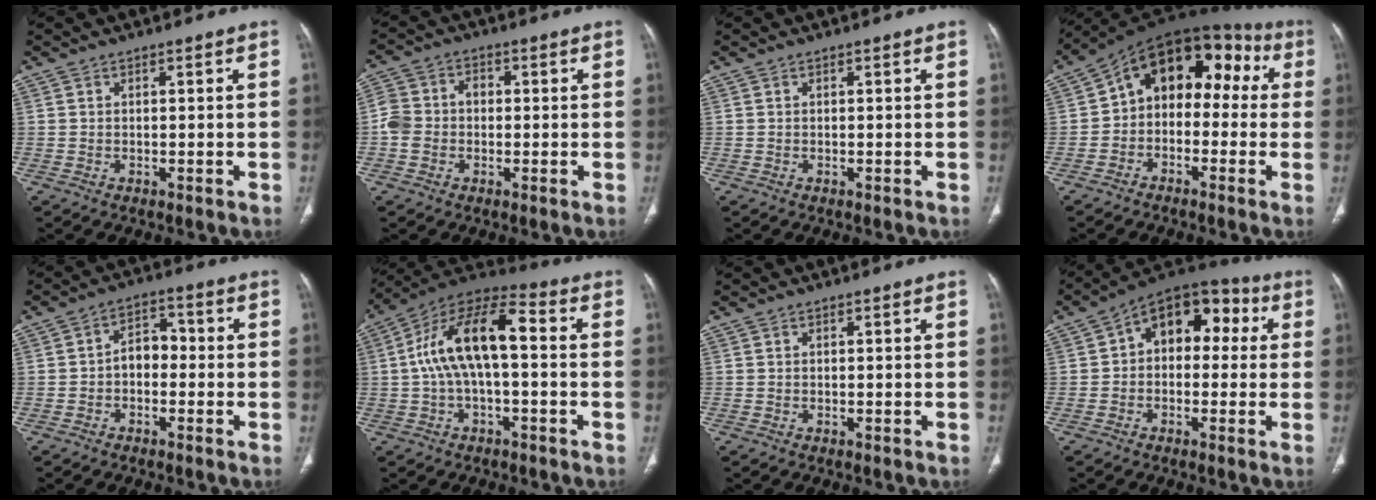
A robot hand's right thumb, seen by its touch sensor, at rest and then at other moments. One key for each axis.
{"total": 6.2, "fx": -0.8, "fy": 5.3, "fz": 3.2, "tx": -0.057, "ty": 0.025, "tz": -0.024}
{"total": 0.0}
{"total": 14.6, "fx": 0.8, "fy": 9.9, "fz": 10.7, "tx": -0.101, "ty": 0.061, "tz": -0.007}
{"total": 5.3, "fx": -1.0, "fy": 3.7, "fz": 3.6, "tx": -0.039, "ty": 0.027, "tz": -0.029}
{"total": 14.5, "fx": 0.5, "fy": 6.4, "fz": 13.1, "tx": -0.242, "ty": 0.051, "tz": -0.001}
{"total": 0.0}
{"total": 13.3, "fx": 2.1, "fy": 8.8, "fz": 9.7, "tx": -0.089, "ty": 0.043, "tz": 0.015}